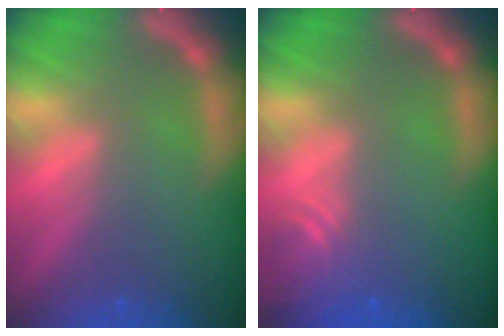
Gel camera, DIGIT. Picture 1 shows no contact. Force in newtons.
{"total": 3.0}